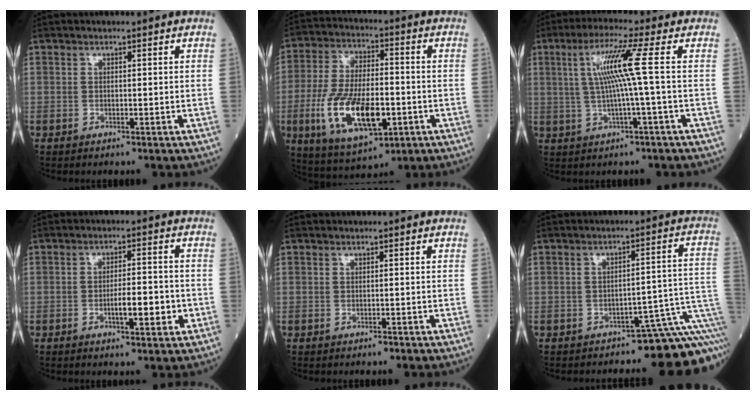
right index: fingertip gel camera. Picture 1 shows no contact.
{"total": 16.7, "force": [-4.7, 6.6, 14.5], "torque": [-0.299, -0.009, -0.073]}
{"total": 8.2, "force": [0.8, -1.1, 8.1], "torque": [-0.159, 0.009, 0.023]}
{"total": 6.1, "force": [-1.7, 1.7, 5.6], "torque": [-0.096, 0.005, -0.023]}
{"total": 0.6, "force": [-0.3, 0.4, 0.4], "torque": [-0.017, -0.003, -0.003]}
{"total": 11.1, "force": [-8.5, 2.8, 6.5], "torque": [-0.048, 0.067, -0.101]}